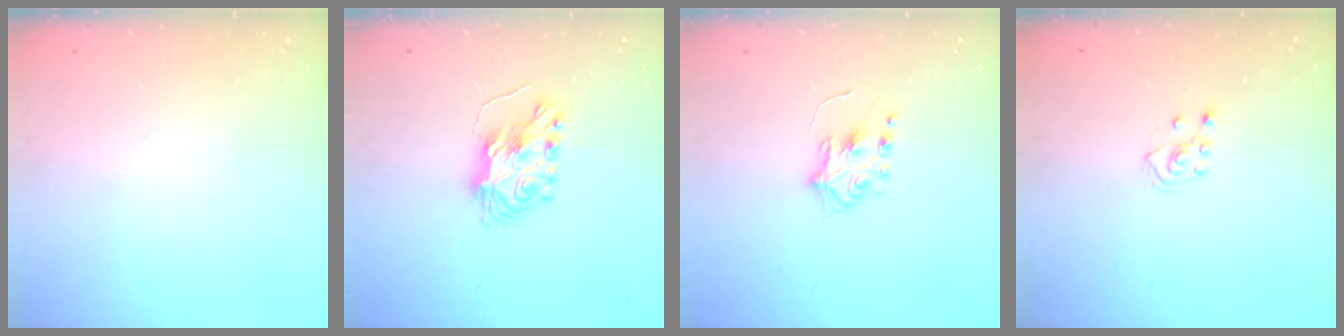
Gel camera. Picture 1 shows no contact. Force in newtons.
{"total": 7.5, "press": 7.5, "slide": 0.6}
{"total": 5.8, "press": 5.8, "slide": 0.6}
{"total": 2.8, "press": 2.7, "slide": 0.5}